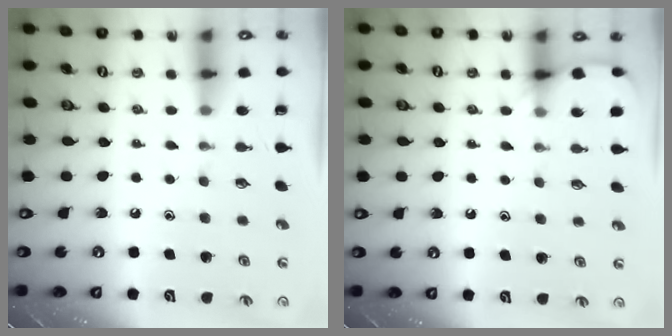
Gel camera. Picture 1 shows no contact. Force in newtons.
{"total": 5.7, "press": 5.7, "slide": 0.7}